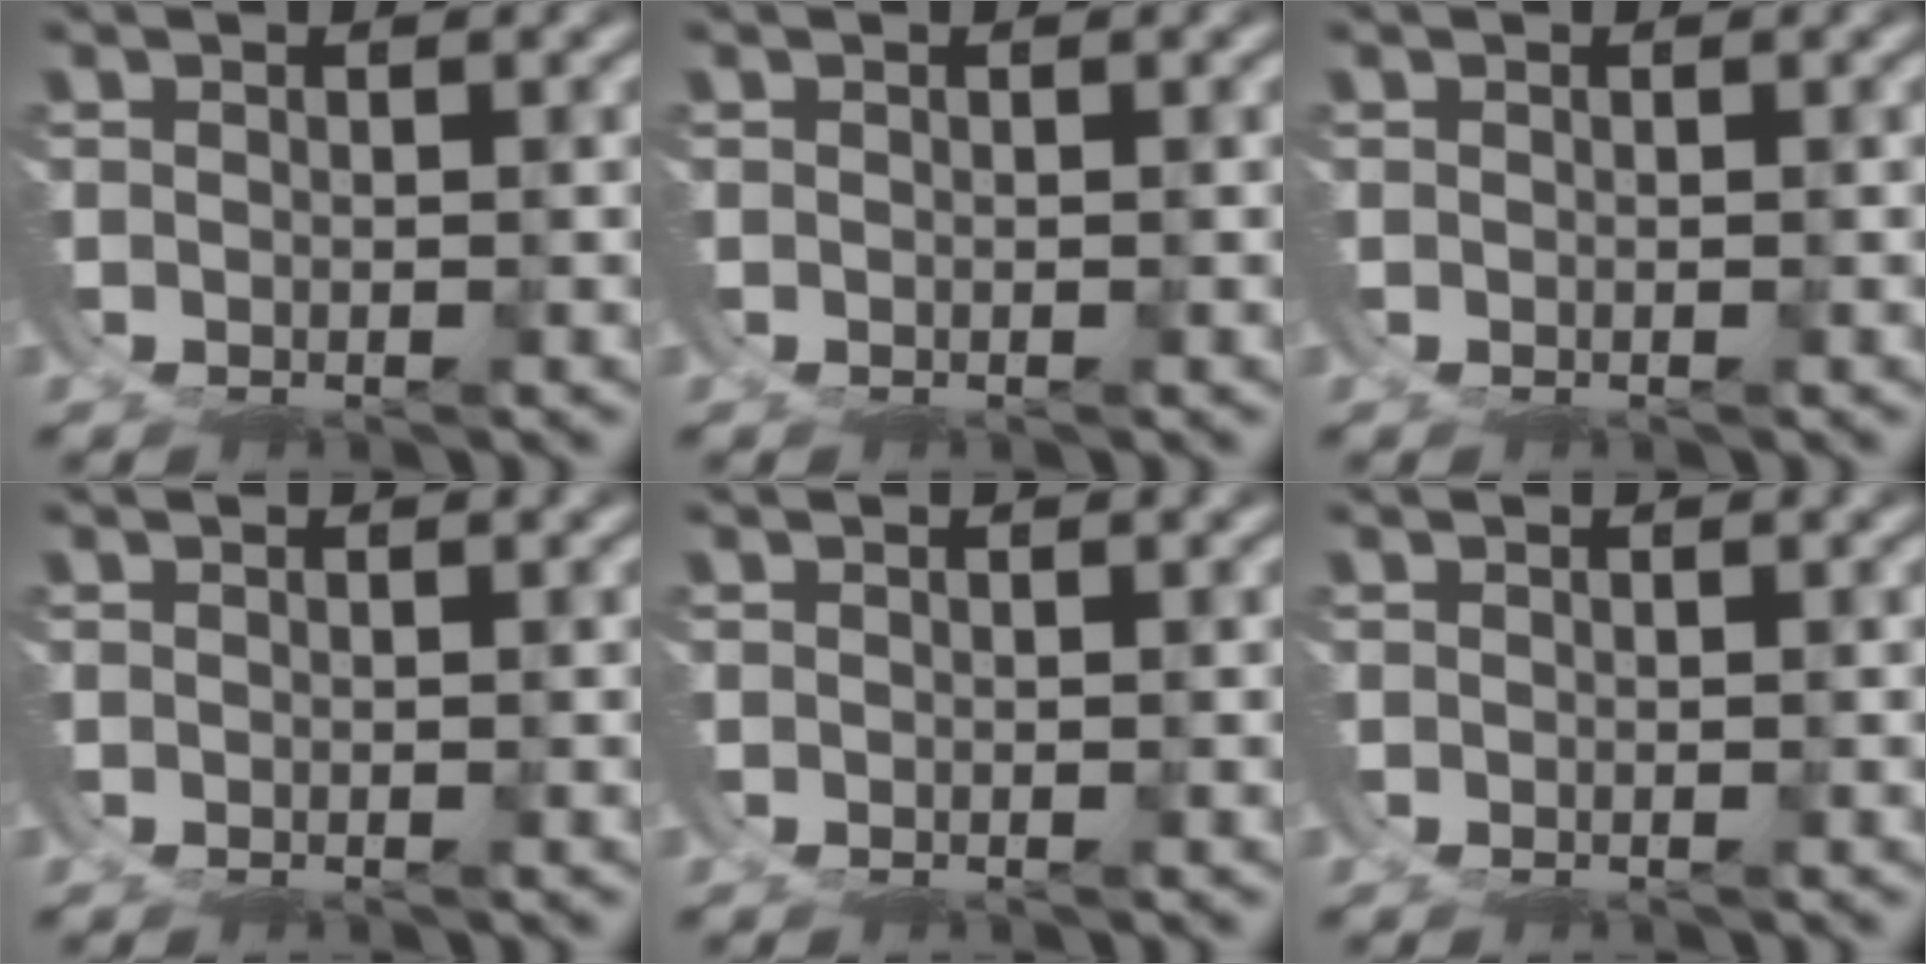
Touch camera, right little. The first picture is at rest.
{"total": 0.0}
{"total": 0.0}
{"total": 0.0}
{"total": 0.0}
{"total": 0.0}